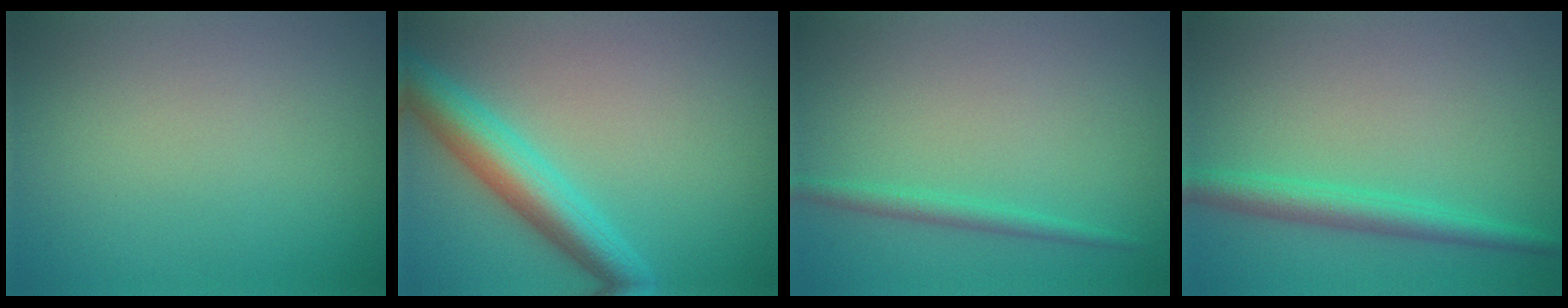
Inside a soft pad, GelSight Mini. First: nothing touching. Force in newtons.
{"total": 5.2, "press": 5.2, "slide": 0.2}
{"total": 1.5, "press": 1.5, "slide": 0.1}
{"total": 2.9, "press": 2.9, "slide": 0.1}